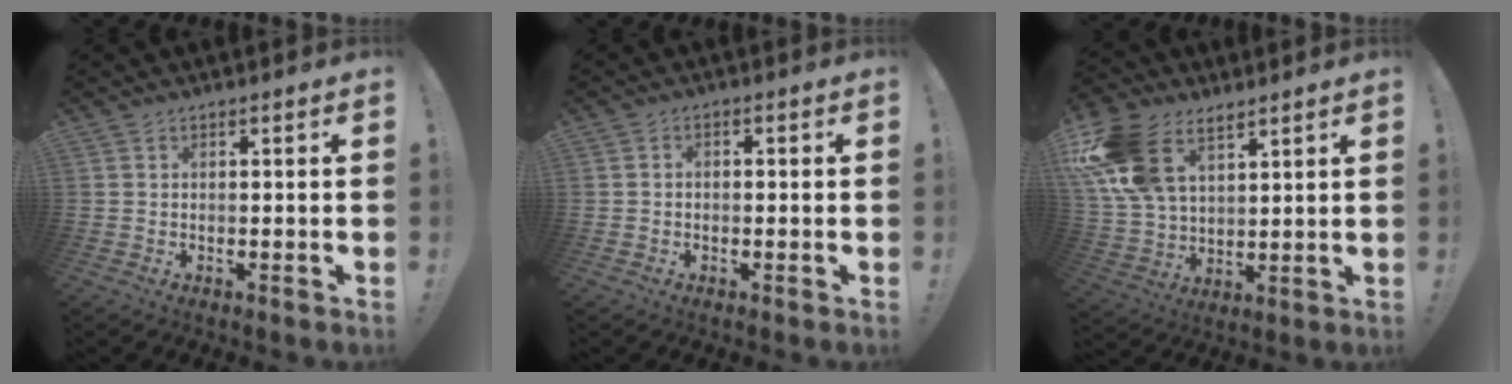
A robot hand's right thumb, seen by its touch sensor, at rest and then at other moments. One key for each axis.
{"total": 1.6, "fx": -1.0, "fy": 0.8, "fz": 0.9, "tx": -0.019, "ty": 0.008, "tz": -0.017}
{"total": 17.5, "fx": 9.6, "fy": 10.6, "fz": 10.0, "tx": -0.213, "ty": -0.041, "tz": 0.183}